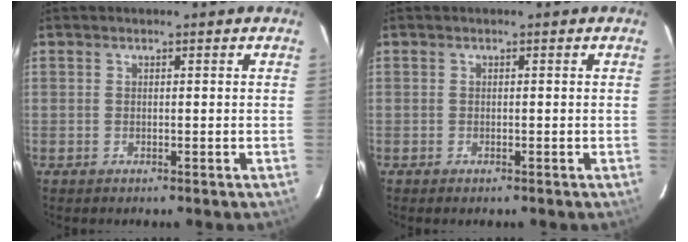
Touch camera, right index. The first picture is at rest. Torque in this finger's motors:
{"motor_torque": [-0.05, 0.03, 0.12, 0.01]}